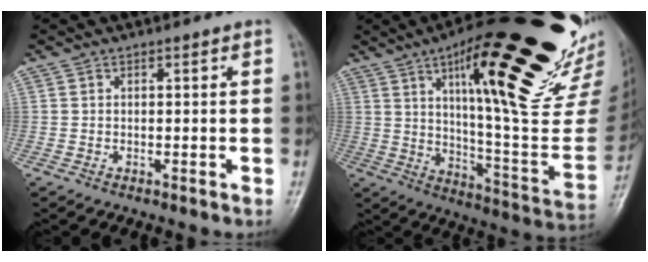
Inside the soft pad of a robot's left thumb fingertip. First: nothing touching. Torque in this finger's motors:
{"motor_torque": [3.50, 1.51, 1.70, -1.07, 0.45]}